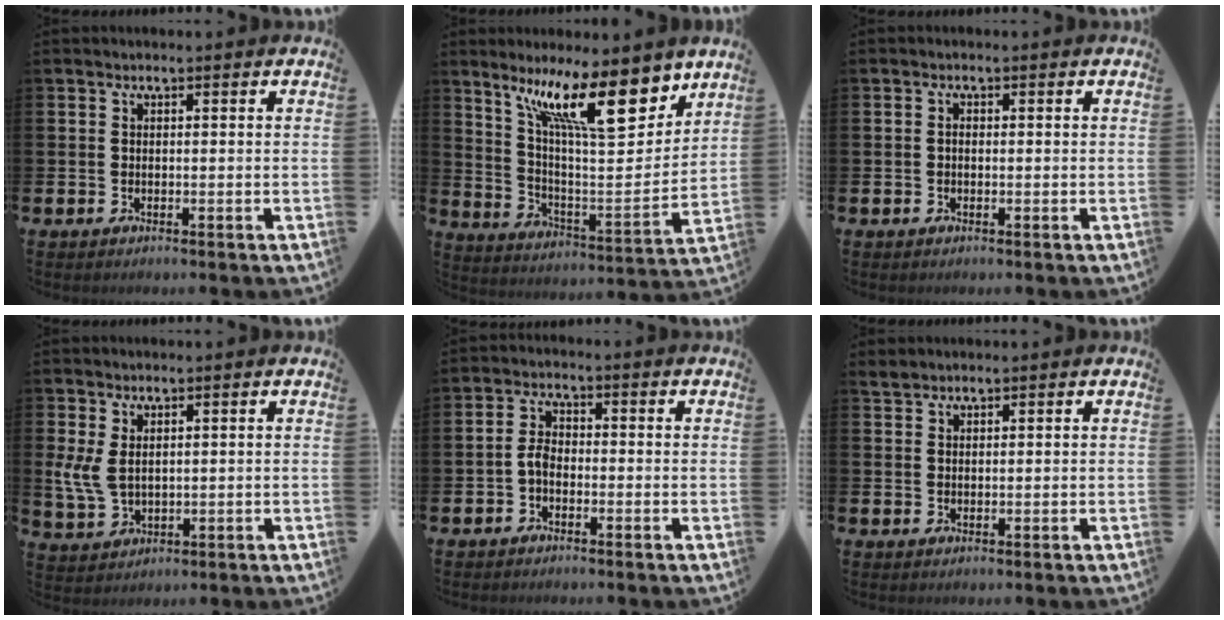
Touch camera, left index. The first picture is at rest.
{"total": 15.6, "force": [9.8, 4.7, 11.2], "torque": [-0.197, -0.042, 0.161]}
{"total": 0.7, "force": [-0.1, 0.5, 0.5], "torque": [-0.006, 0.001, -0.004]}
{"total": 4.2, "force": [1.6, 2.5, 3.0], "torque": [-0.055, 0.002, 0.030]}
{"total": 2.4, "force": [-0.8, 1.4, 1.7], "torque": [-0.026, 0.003, -0.019]}
{"total": 1.4, "force": [1.3, 0.5, 0.0], "torque": [-0.004, 0.003, 0.026]}